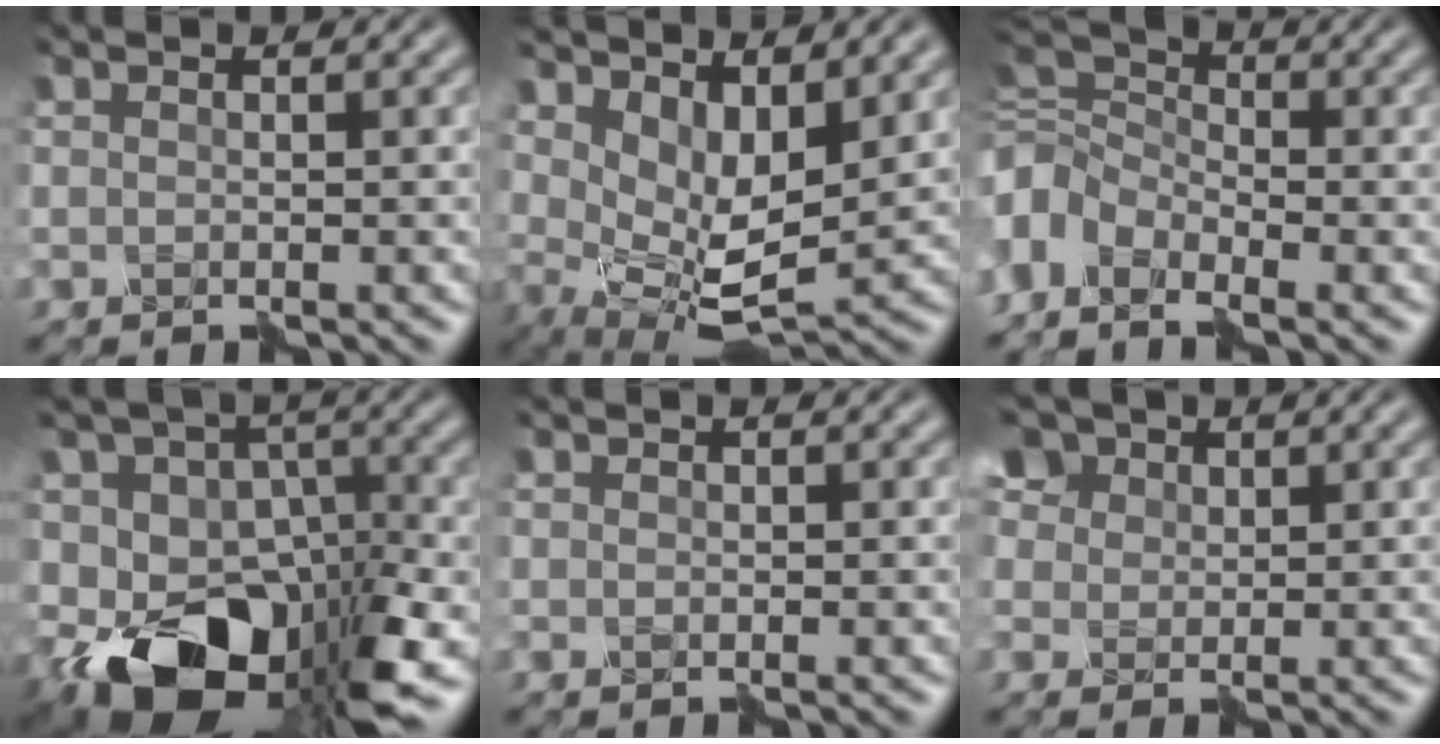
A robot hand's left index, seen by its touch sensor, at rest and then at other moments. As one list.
[{"total": 5.6, "force": [1.5, 2.8, 4.7], "torque": [-0.095, -0.023, 0.038]}, {"total": 6.4, "force": [-4.0, 3.5, 3.6], "torque": [-0.078, 0.008, -0.099]}, {"total": 13.3, "force": [-5.7, 8.3, 8.7], "torque": [-0.137, -0.013, -0.094]}, {"total": 0.0}, {"total": 8.6, "force": [4.9, 5.6, 4.3], "torque": [-0.134, 0.017, 0.086]}]